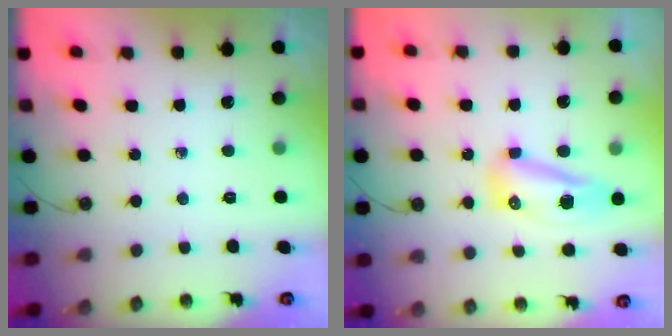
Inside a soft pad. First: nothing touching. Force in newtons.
{"total": 8.9, "press": 8.8, "slide": 1.2}